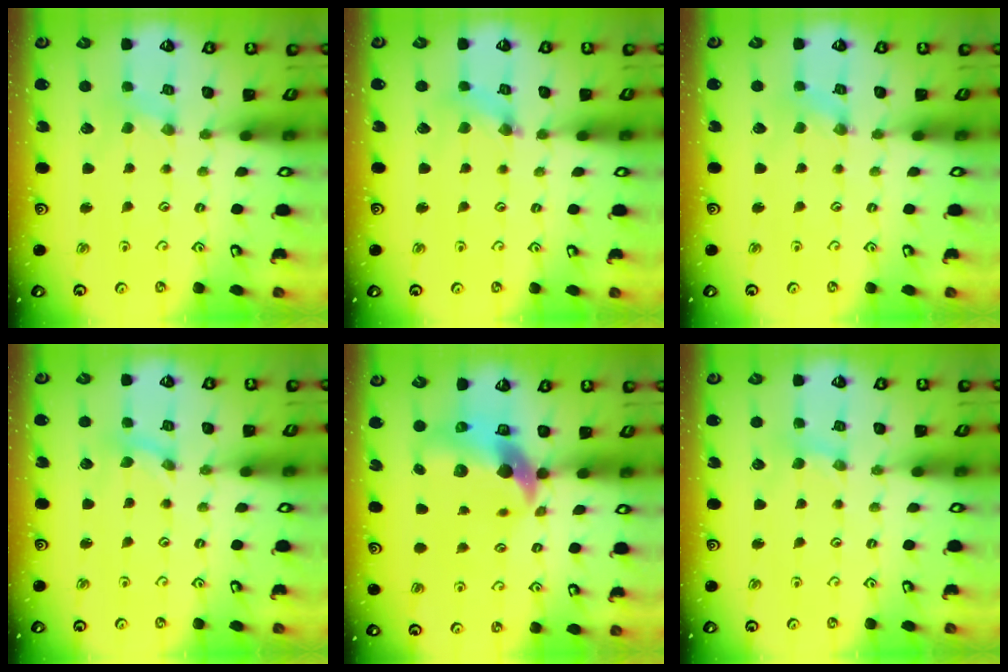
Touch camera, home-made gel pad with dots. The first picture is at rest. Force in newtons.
{"total": 2.0, "press": 2.0, "slide": 0.3}
{"total": 0.5, "press": 0.5, "slide": 0.1}
{"total": 0.0}
{"total": 11.3, "press": 11.2, "slide": 1.8}
{"total": 2.0, "press": 2.0, "slide": 0.3}